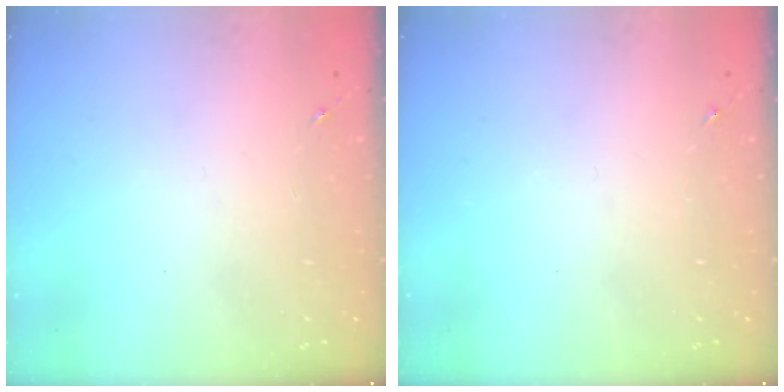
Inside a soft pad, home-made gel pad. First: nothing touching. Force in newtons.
{"total": 0.0}